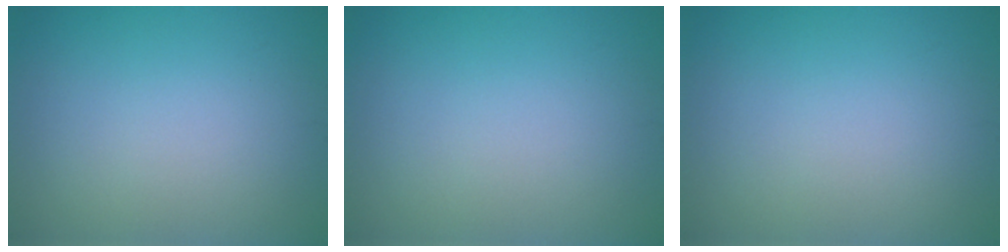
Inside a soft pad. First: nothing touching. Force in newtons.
{"total": 0.0}
{"total": 0.0}